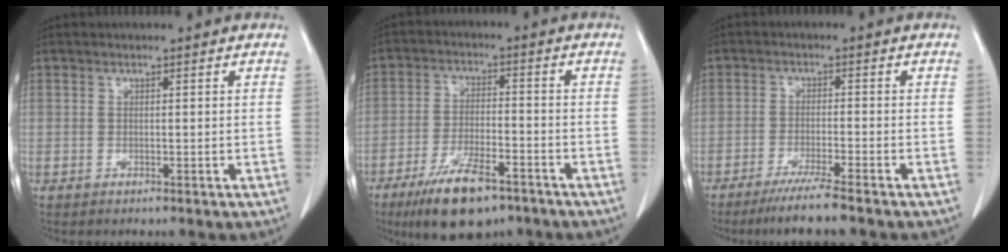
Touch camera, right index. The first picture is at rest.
{"total": 11.3, "force": [-7.5, 3.4, 7.7], "torque": [-0.141, -0.015, -0.127]}
{"total": 6.0, "force": [-4.9, -0.8, 3.5], "torque": [-0.057, -0.017, -0.085]}